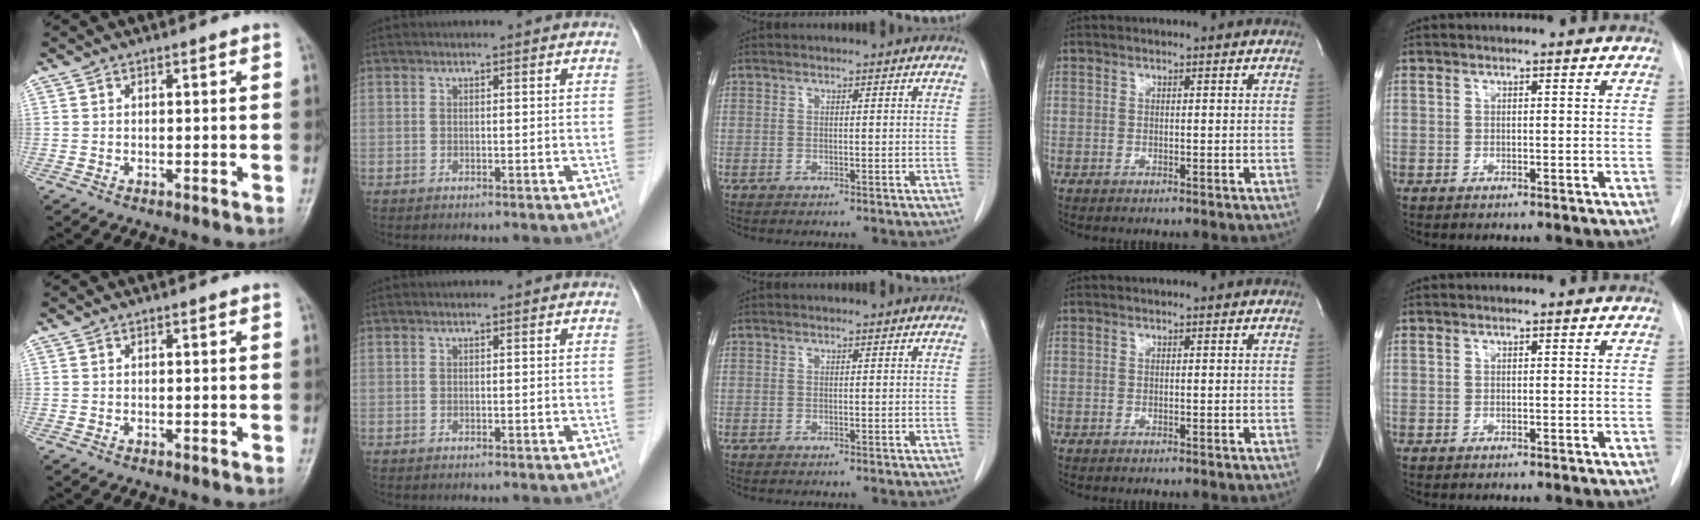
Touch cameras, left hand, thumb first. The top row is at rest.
{}